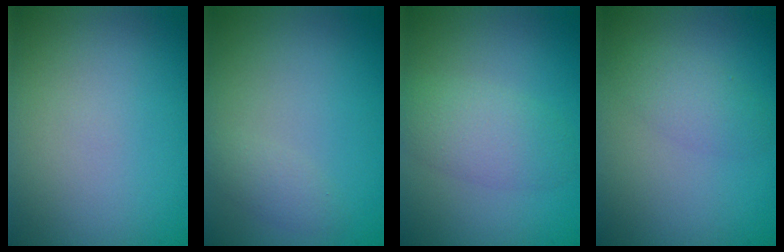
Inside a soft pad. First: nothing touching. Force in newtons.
{"total": 1.2, "press": 1.2, "slide": 0.0}
{"total": 3.4, "press": 3.4, "slide": 0.2}
{"total": 1.9, "press": 1.9, "slide": 0.1}